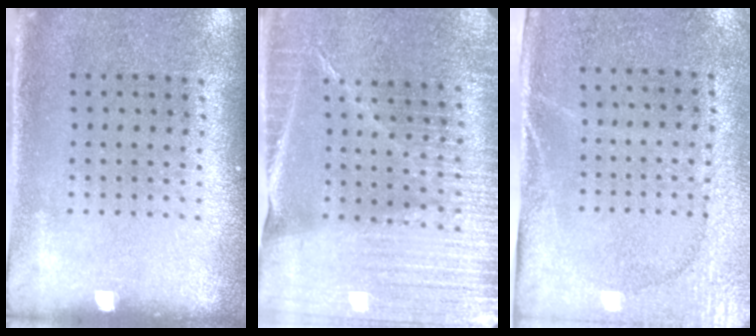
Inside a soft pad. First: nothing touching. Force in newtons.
{"total": 4.3, "press": 4.0, "slide": 1.5}
{"total": 2.7, "press": 2.3, "slide": 1.5}